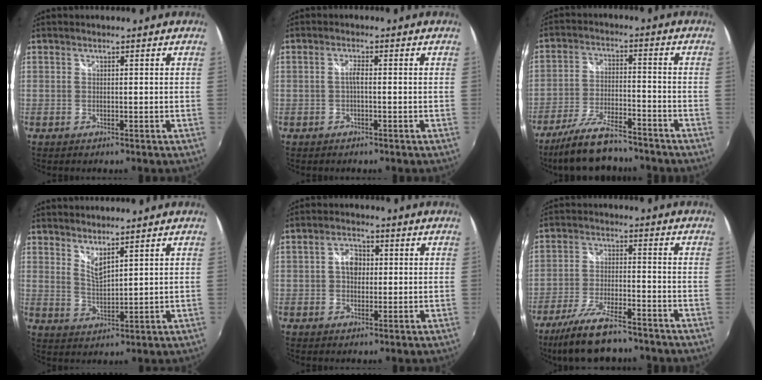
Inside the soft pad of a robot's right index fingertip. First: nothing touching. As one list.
[{"total": 1.5, "force": [-0.4, 0.3, 1.4], "torque": [-0.028, 0.004, -0.009]}, {"total": 13.3, "force": [-11.2, 3.5, 6.4], "torque": [-0.144, -0.015, -0.191]}, {"total": 4.0, "force": [3.4, 0.5, 2.1], "torque": [-0.036, -0.008, 0.058]}, {"total": 4.2, "force": [0.3, 3.2, 2.8], "torque": [-0.045, 0.011, 0.004]}, {"total": 13.5, "force": [-11.0, 3.3, 7.0], "torque": [-0.158, -0.019, -0.188]}]